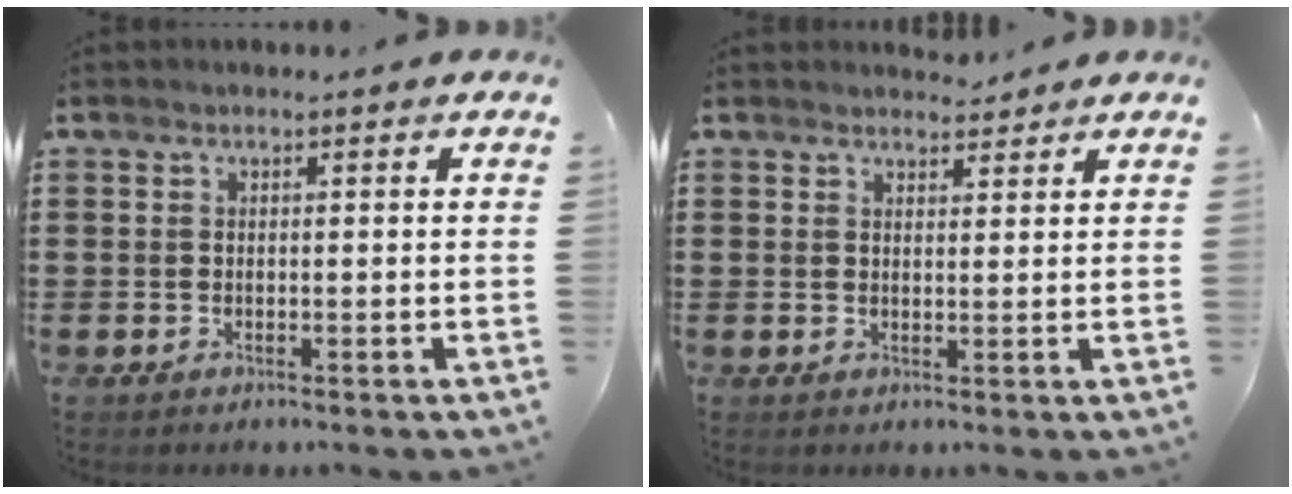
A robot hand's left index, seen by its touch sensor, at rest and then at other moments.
{"total": 2.1, "force": [2.0, 0.5, 0.1], "torque": [0.000, -0.004, 0.038]}